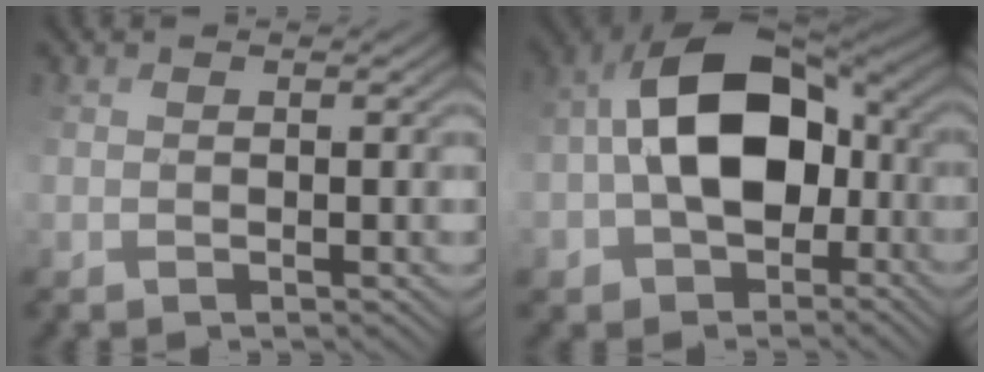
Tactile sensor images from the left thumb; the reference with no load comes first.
{"total": 12.5, "force": [-0.7, 8.4, 9.3], "torque": [-0.169, 0.017, -0.027]}